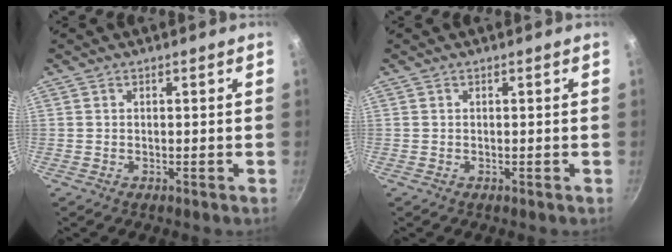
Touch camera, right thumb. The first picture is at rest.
{"total": 0.0}